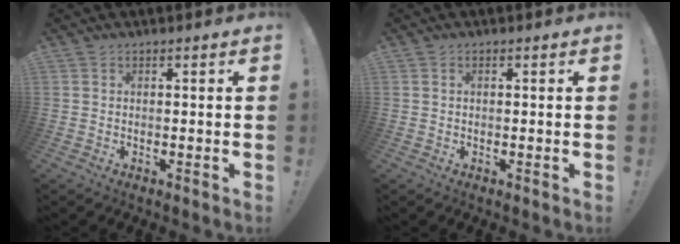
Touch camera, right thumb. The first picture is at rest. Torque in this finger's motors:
{"motor_torque": [0.07, -0.01, -0.03, 0.19, 0.06]}